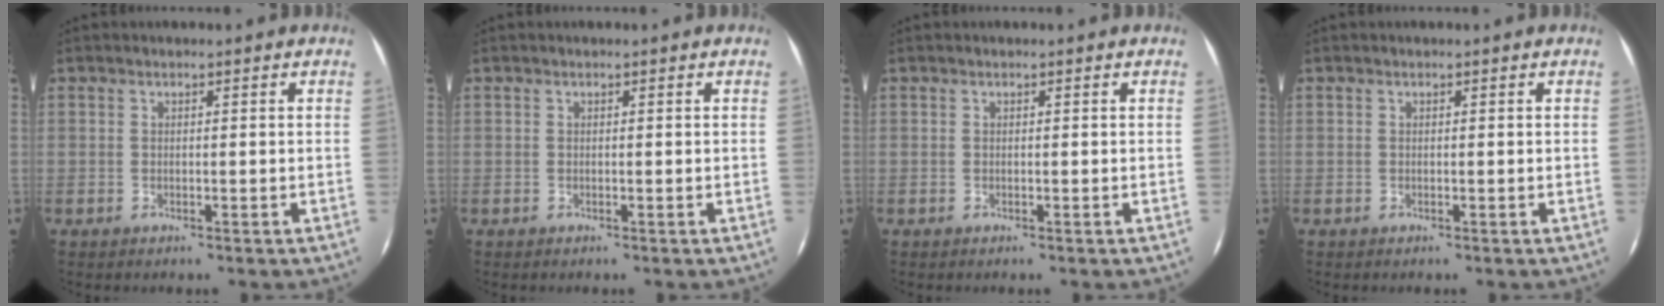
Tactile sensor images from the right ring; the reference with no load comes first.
{"total": 0.0}
{"total": 0.0}
{"total": 0.0}